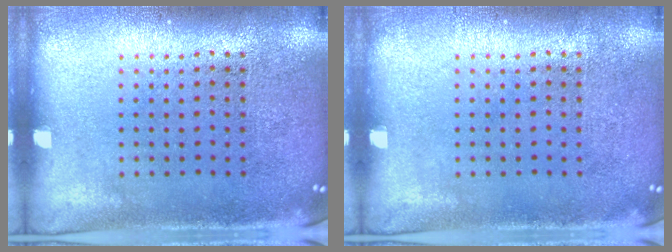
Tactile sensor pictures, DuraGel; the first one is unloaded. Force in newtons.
{"total": 0.0}